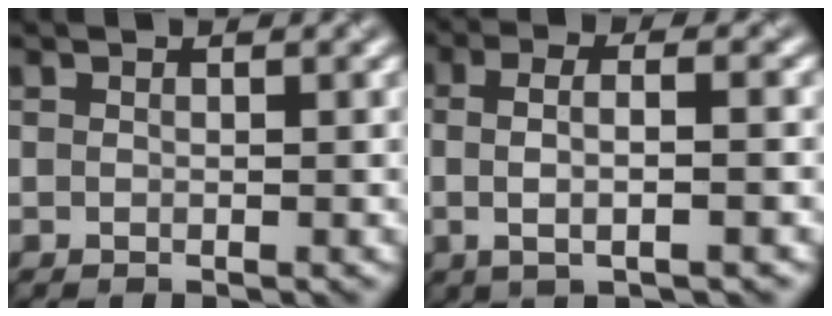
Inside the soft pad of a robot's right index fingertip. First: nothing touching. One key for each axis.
{"total": 4.1, "fx": -0.3, "fy": 1.2, "fz": 3.9, "tx": -0.073, "ty": -0.004, "tz": -0.005}